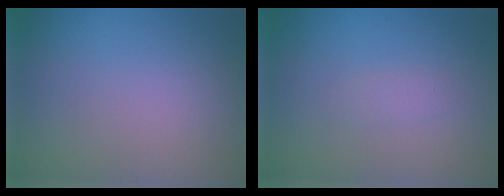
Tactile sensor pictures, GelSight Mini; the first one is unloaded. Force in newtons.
{"total": 0.8, "press": 0.8, "slide": 0.0}